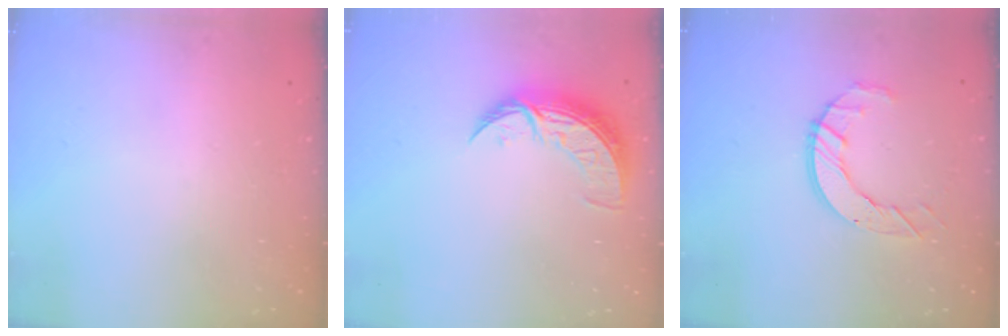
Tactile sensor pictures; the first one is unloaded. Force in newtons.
{"total": 8.6, "press": 8.5, "slide": 0.8}
{"total": 7.4, "press": 7.4, "slide": 0.5}